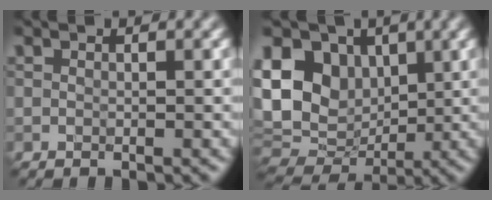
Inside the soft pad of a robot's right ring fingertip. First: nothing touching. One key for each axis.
{"total": 13.2, "fx": 2.9, "fy": 10.2, "fz": 7.8, "tx": -0.147, "ty": 0.017, "tz": 0.043}